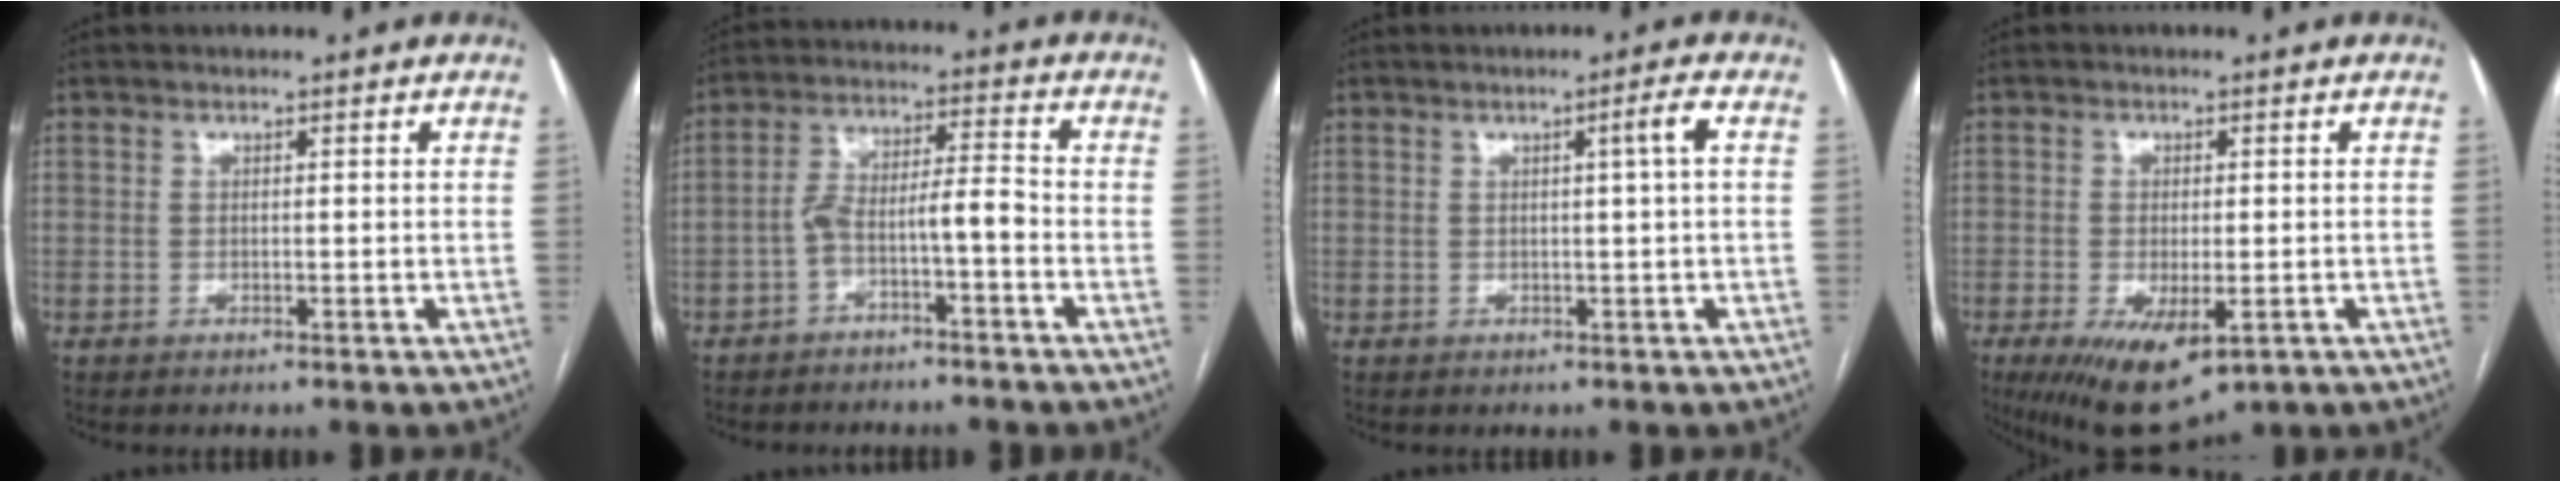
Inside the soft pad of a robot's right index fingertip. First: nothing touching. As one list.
[{"total": 6.2, "force": [-2.7, 0.9, 5.5], "torque": [-0.102, 0.031, -0.045]}, {"total": 2.4, "force": [0.4, -0.7, 2.2], "torque": [-0.036, 0.000, 0.010]}, {"total": 9.8, "force": [-4.7, 3.9, 7.6], "torque": [-0.131, -0.021, -0.065]}]